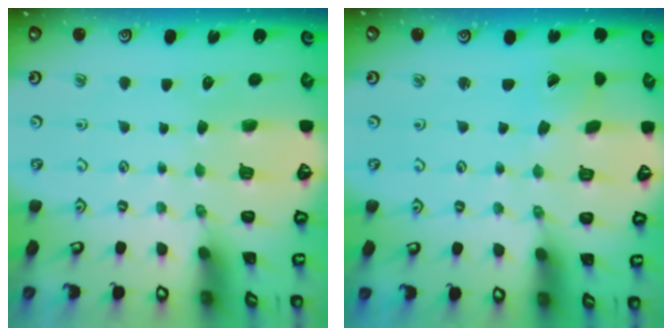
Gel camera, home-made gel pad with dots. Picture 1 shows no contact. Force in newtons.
{"total": 1.4, "press": 1.4, "slide": 0.3}